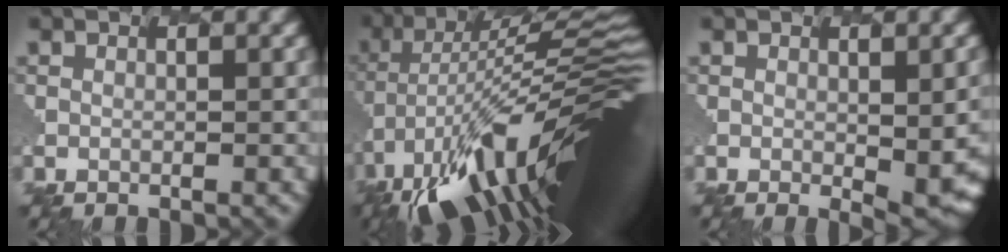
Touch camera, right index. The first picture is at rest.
{"total": 14.5, "force": [-4.9, 5.0, 12.7], "torque": [-0.224, 0.036, -0.097]}
{"total": 4.9, "force": [-1.1, 1.3, 4.6], "torque": [-0.072, -0.016, -0.008]}